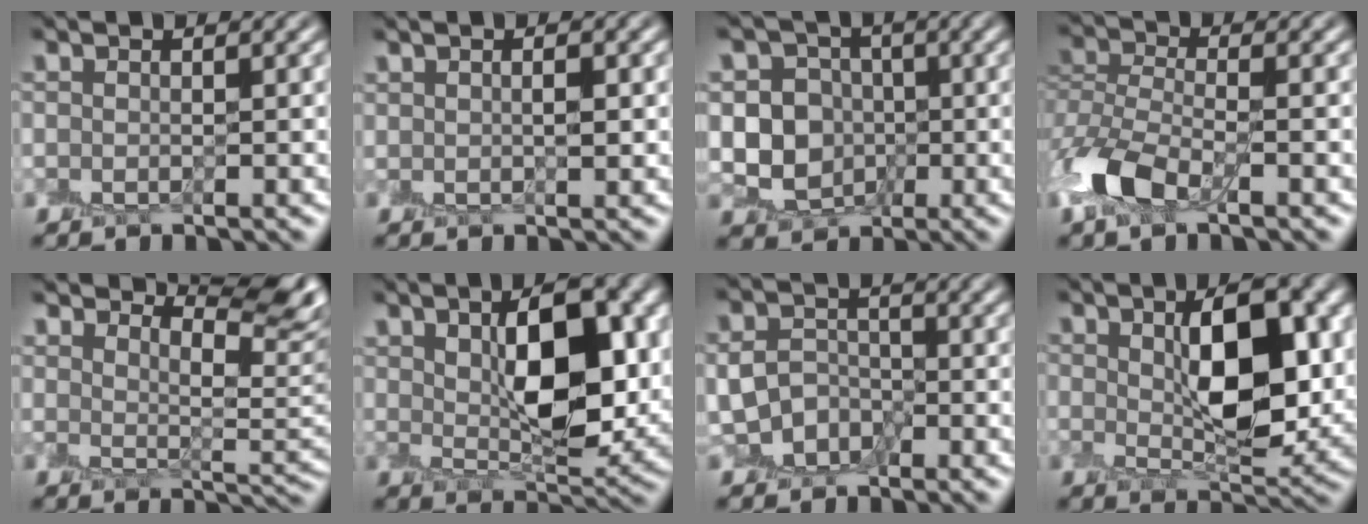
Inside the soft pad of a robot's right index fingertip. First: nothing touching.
{"total": 1.4, "force": [0.6, 0.4, 1.2], "torque": [-0.011, -0.003, 0.013]}
{"total": 6.5, "force": [-0.7, 6.0, 2.3], "torque": [-0.027, 0.010, -0.033]}
{"total": 6.0, "force": [-3.1, 3.2, 4.1], "torque": [-0.095, 0.003, -0.070]}
{"total": 9.3, "force": [7.8, 1.6, 4.8], "torque": [-0.065, 0.019, 0.105]}
{"total": 8.6, "force": [2.2, 3.7, 7.4], "torque": [-0.106, 0.006, 0.042]}
{"total": 3.1, "force": [-1.0, 2.5, 1.4], "torque": [-0.026, 0.003, -0.017]}
{"total": 7.7, "force": [1.5, 3.3, 6.8], "torque": [-0.102, 0.001, 0.032]}